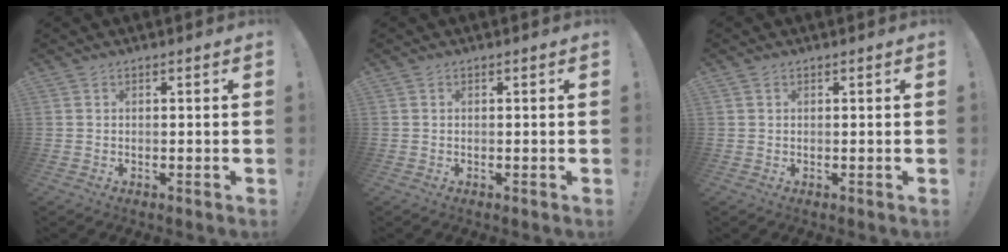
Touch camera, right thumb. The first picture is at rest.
{"total": 0.0}
{"total": 0.5, "force": [0.3, 0.4, 0.0], "torque": [-0.003, 0.002, 0.006]}